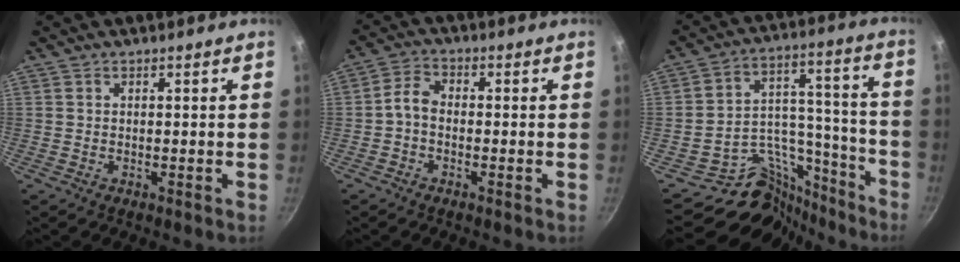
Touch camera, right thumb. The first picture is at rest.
{"total": 3.6, "force": [-1.2, 2.3, 2.6], "torque": [-0.054, 0.024, -0.033]}
{"total": 17.5, "force": [-13.2, 10.3, 5.0], "torque": [-0.014, 0.131, -0.206]}